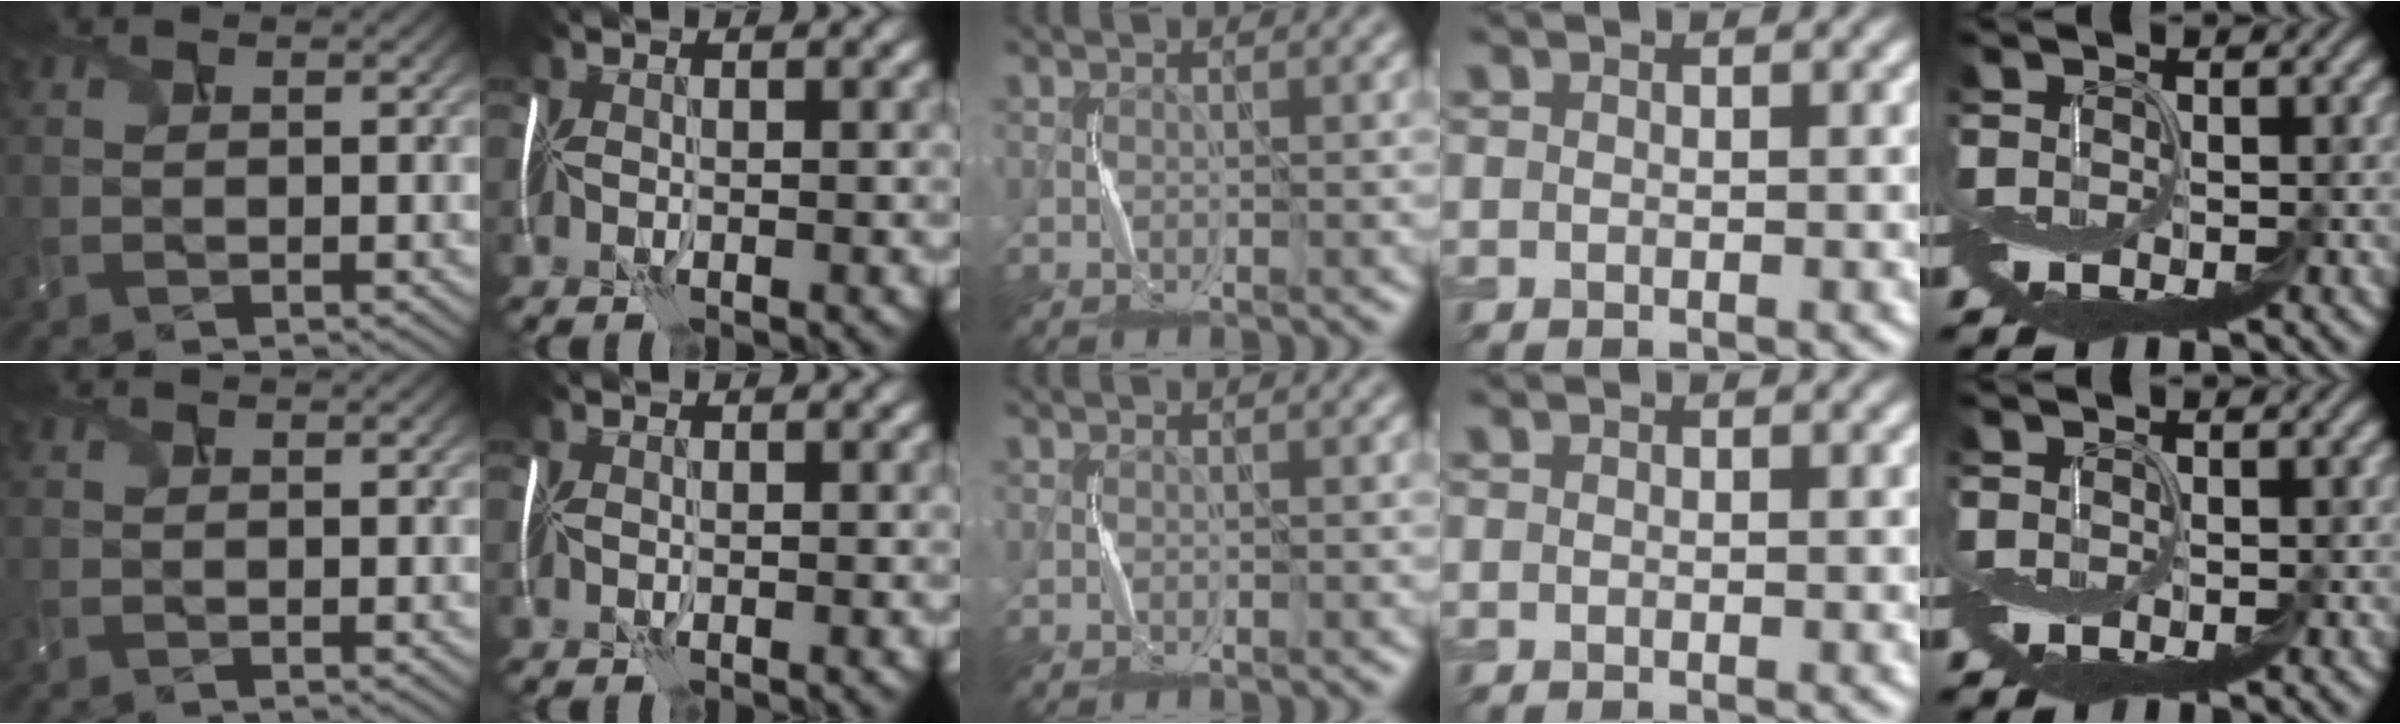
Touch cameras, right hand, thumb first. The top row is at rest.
{}